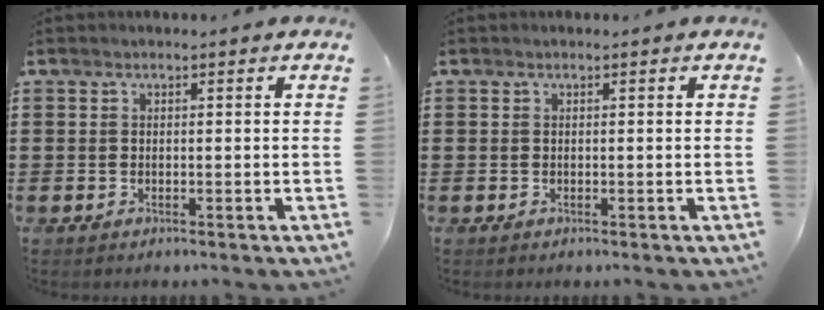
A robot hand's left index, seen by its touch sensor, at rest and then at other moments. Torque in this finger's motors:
{"motor_torque": [0.00, 0.00, -0.01, 0.01]}